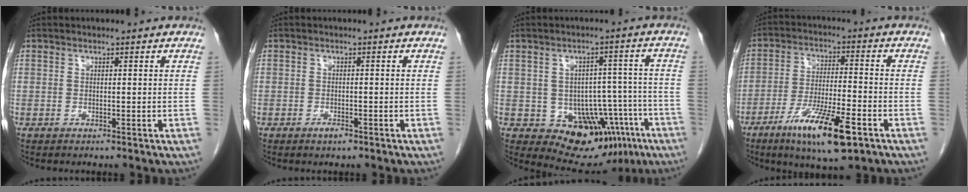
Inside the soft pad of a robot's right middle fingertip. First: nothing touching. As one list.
[{"total": 1.3, "force": [-0.9, 0.5, 0.8], "torque": [-0.014, 0.000, -0.011]}, {"total": 12.5, "force": [-6.4, 8.1, 7.1], "torque": [-0.059, 0.027, -0.080]}, {"total": 12.9, "force": [-7.1, 2.1, 10.6], "torque": [-0.194, -0.023, -0.118]}]